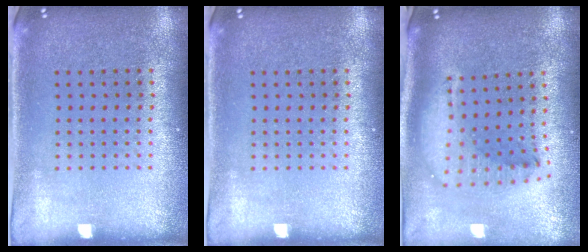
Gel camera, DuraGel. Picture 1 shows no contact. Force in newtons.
{"total": 0.0}
{"total": 2.1, "press": 1.6, "slide": 1.3}